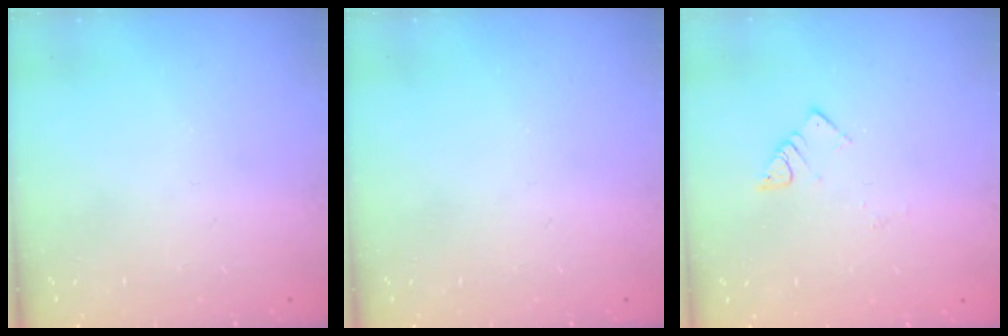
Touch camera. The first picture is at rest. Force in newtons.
{"total": 0.0}
{"total": 3.3, "press": 3.2, "slide": 0.4}